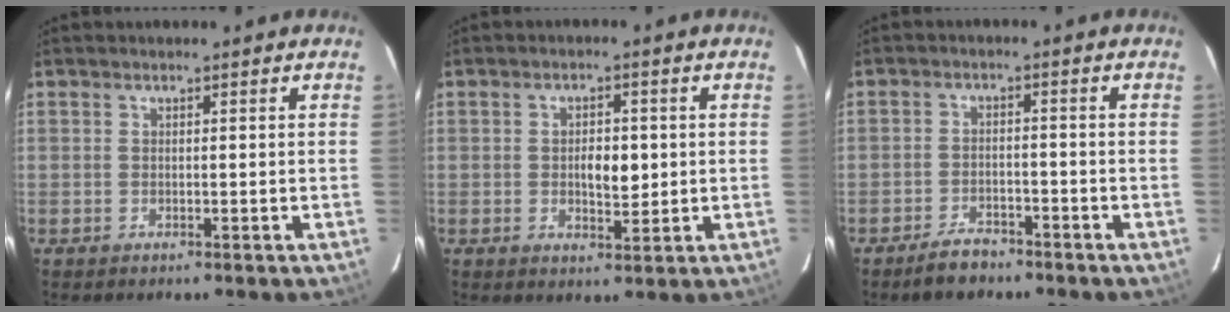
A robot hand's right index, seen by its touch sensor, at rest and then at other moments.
{"total": 4.4, "force": [0.1, 2.1, 3.8], "torque": [-0.059, -0.001, 0.006]}
{"total": 4.1, "force": [-3.4, 1.7, 1.4], "torque": [-0.032, 0.001, -0.055]}